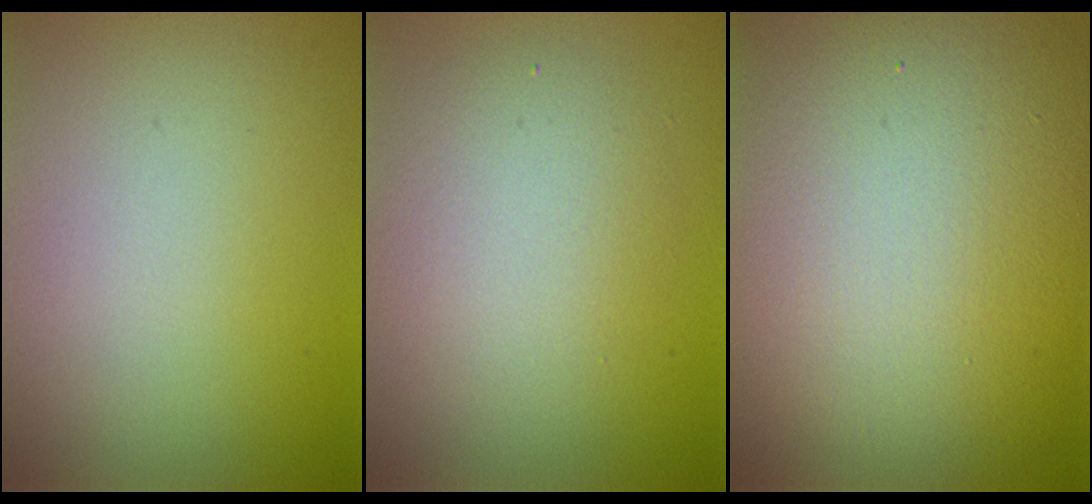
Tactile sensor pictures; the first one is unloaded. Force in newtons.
{"total": 3.8, "press": 3.8, "slide": 0.4}
{"total": 18.5, "press": 18.5, "slide": 0.5}